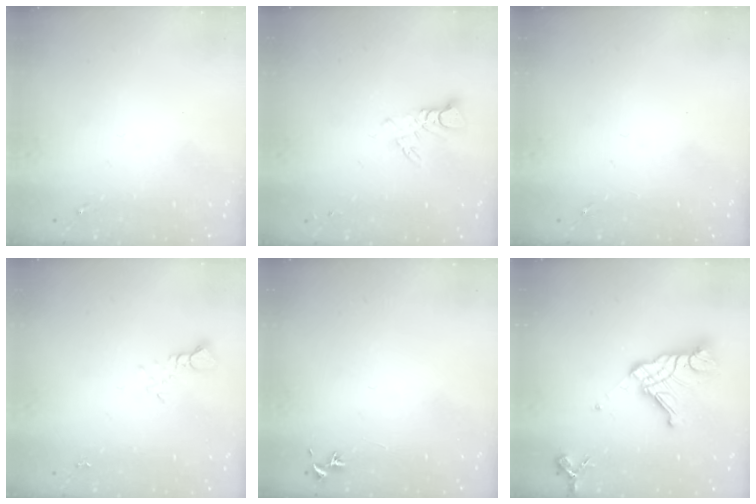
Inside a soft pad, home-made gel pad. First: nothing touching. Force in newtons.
{"total": 5.0, "press": 5.0, "slide": 0.3}
{"total": 0.0}
{"total": 4.0, "press": 4.0, "slide": 0.4}
{"total": 0.8, "press": 0.7, "slide": 0.3}
{"total": 15.8, "press": 15.7, "slide": 1.7}